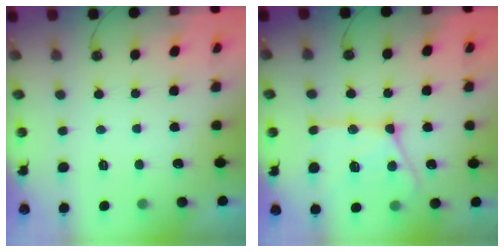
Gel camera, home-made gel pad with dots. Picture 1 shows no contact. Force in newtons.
{"total": 18.1, "press": 18.0, "slide": 1.7}